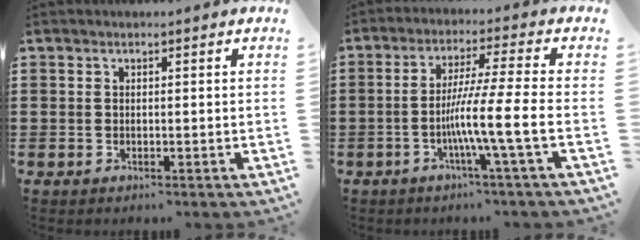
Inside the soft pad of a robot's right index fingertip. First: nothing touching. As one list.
[{"total": 9.0, "force": [-2.8, -0.6, 8.6], "torque": [-0.153, -0.009, -0.055]}]